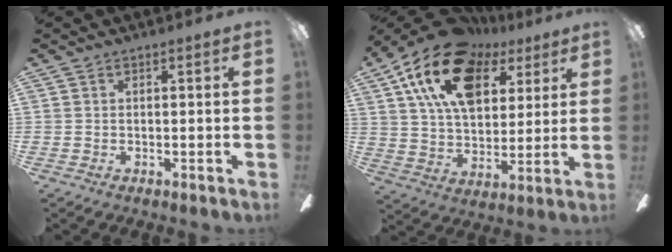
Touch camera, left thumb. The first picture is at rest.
{"total": 20.0, "force": [10.5, 12.1, 12.1], "torque": [-0.227, -0.032, 0.190]}